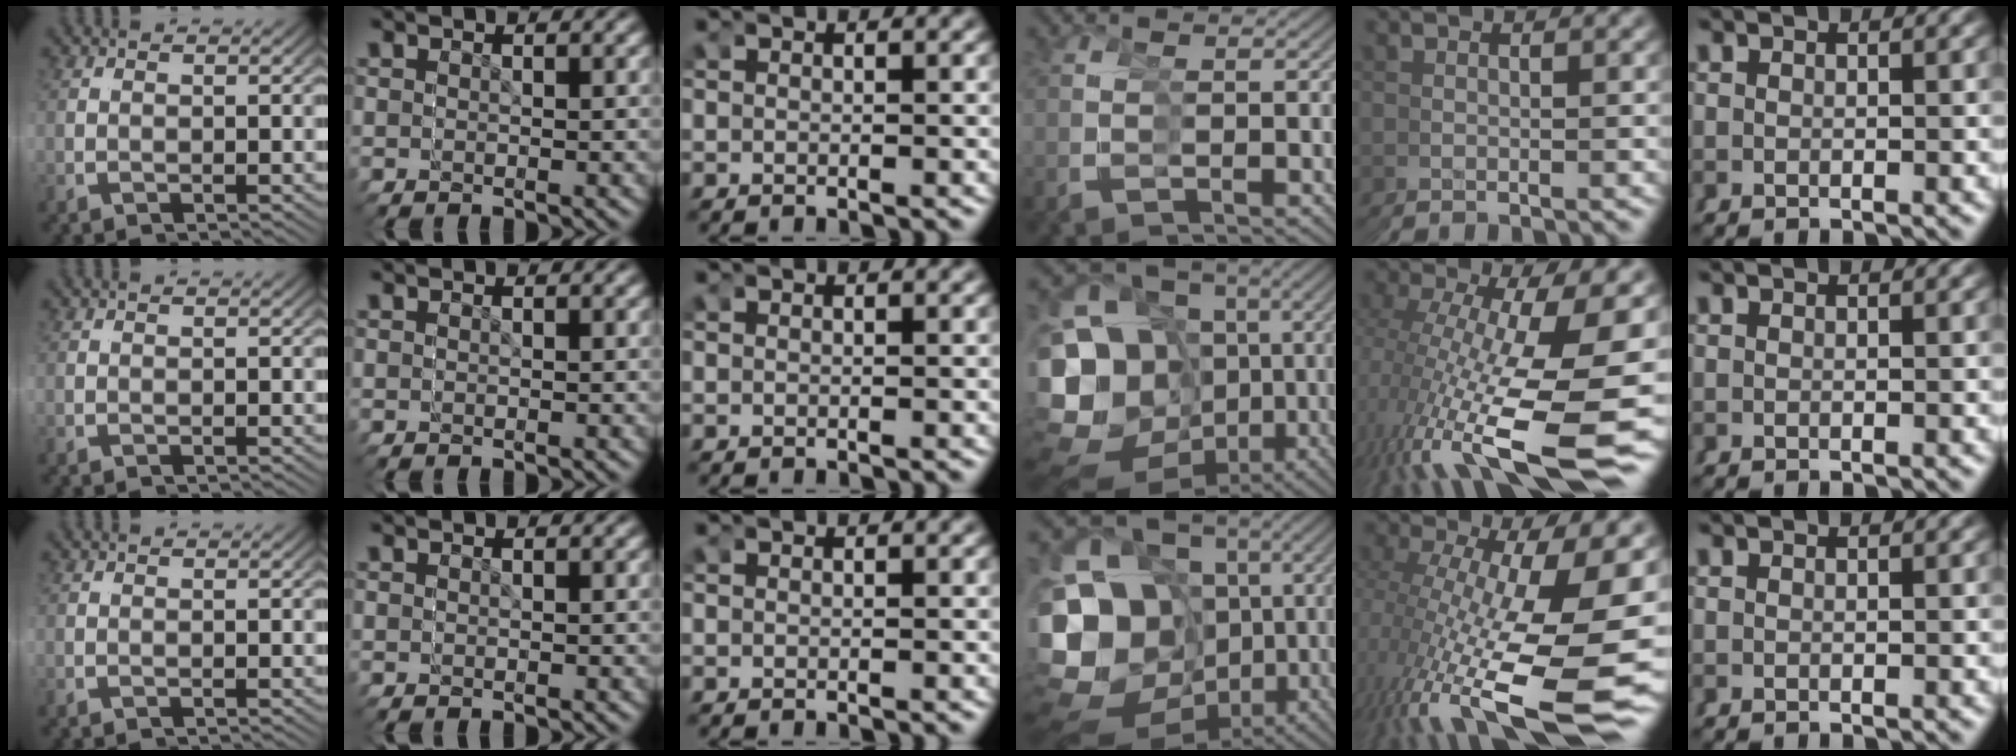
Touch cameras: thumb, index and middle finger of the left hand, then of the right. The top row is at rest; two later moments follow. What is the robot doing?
{"motion": "grasp_and_lifting", "object": "straw"}